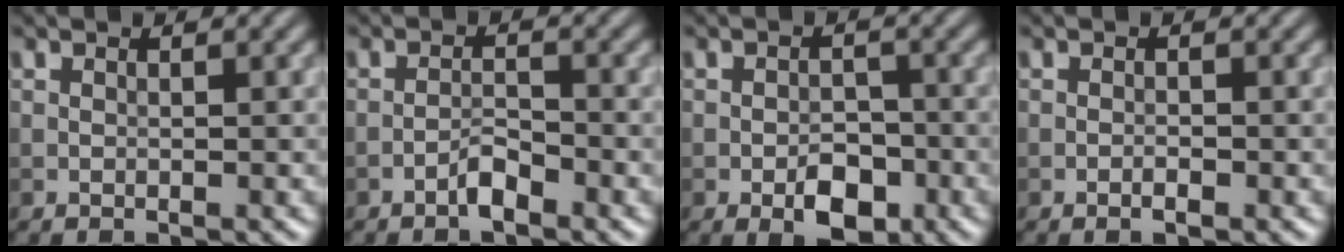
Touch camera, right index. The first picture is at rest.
{"total": 1.8, "force": [-1.3, 0.4, 1.1], "torque": [-0.020, 0.006, -0.027]}
{"total": 3.8, "force": [-1.7, 2.1, 2.6], "torque": [-0.035, 0.000, -0.028]}
{"total": 0.9, "force": [-0.5, 0.3, 0.7], "torque": [-0.013, 0.000, -0.009]}